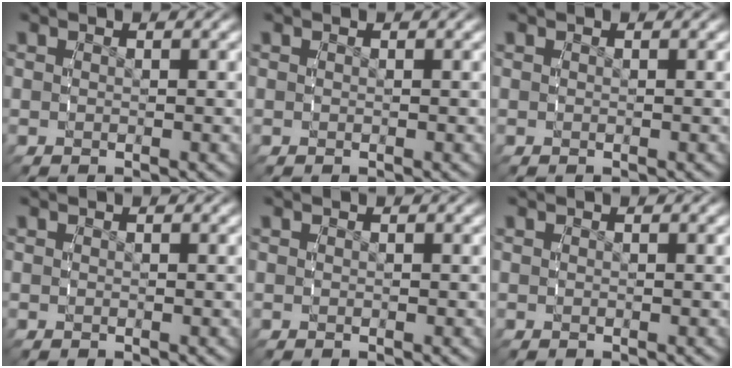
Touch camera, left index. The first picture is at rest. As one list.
[{"total": 0.0}, {"total": 0.0}, {"total": 0.0}, {"total": 0.0}, {"total": 0.0}]